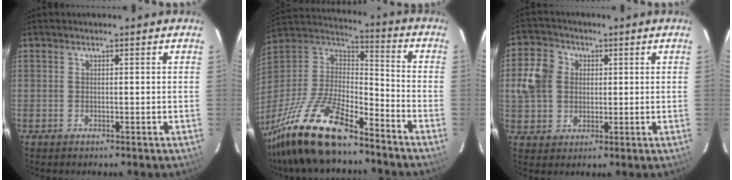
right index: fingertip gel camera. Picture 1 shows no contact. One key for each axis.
{"total": 22.1, "fx": -16.2, "fy": 6.3, "fz": 13.6, "tx": -0.288, "ty": -0.026, "tz": -0.294}
{"total": 8.8, "fx": 1.2, "fy": 7.7, "fz": 4.2, "tx": -0.094, "ty": 0.024, "tz": 0.020}